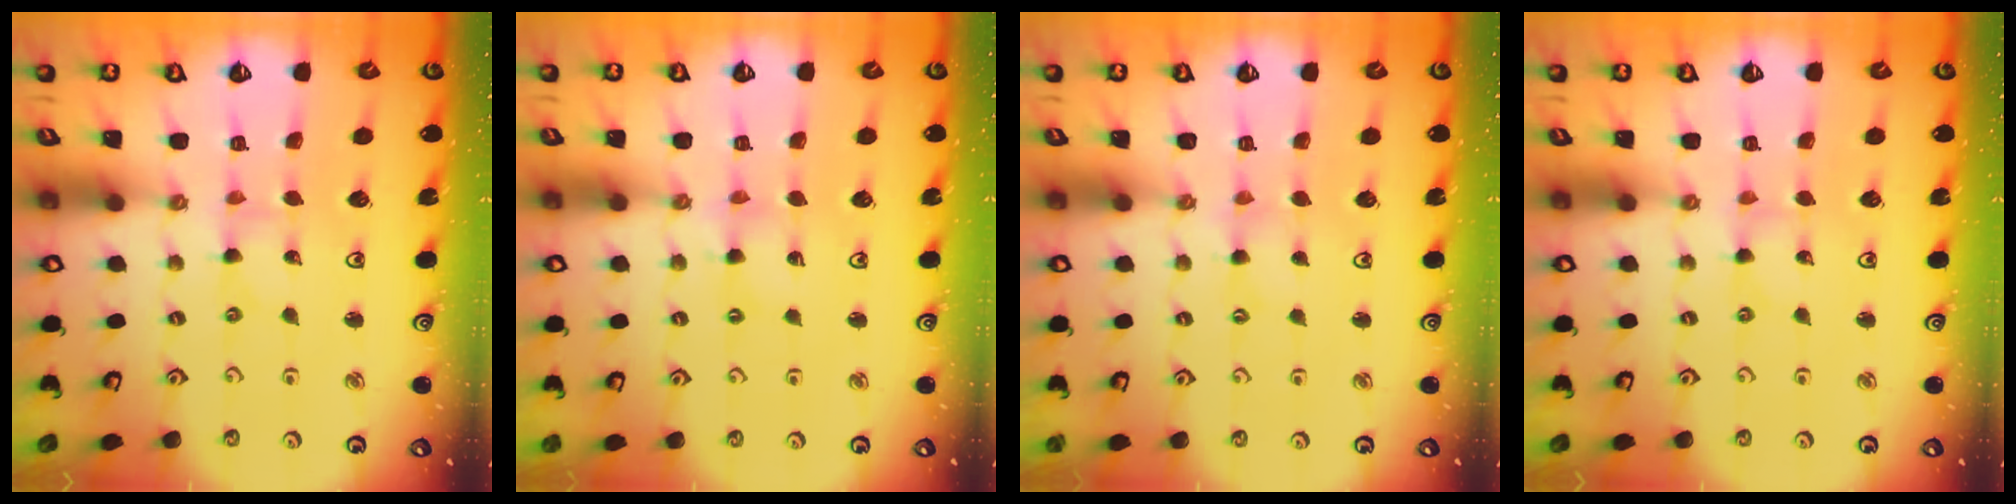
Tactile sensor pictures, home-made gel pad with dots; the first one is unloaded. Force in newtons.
{"total": 2.0, "press": 1.9, "slide": 0.3}
{"total": 0.9, "press": 0.9, "slide": 0.2}
{"total": 0.0}